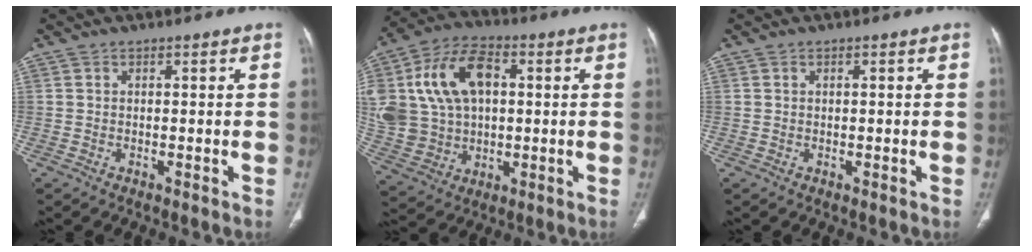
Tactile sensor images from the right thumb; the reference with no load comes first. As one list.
[{"total": 21.1, "force": [4.1, 14.5, 14.7], "torque": [-0.299, 0.021, 0.084]}, {"total": 0.6, "force": [0.2, 0.3, 0.5], "torque": [-0.008, 0.000, 0.005]}]